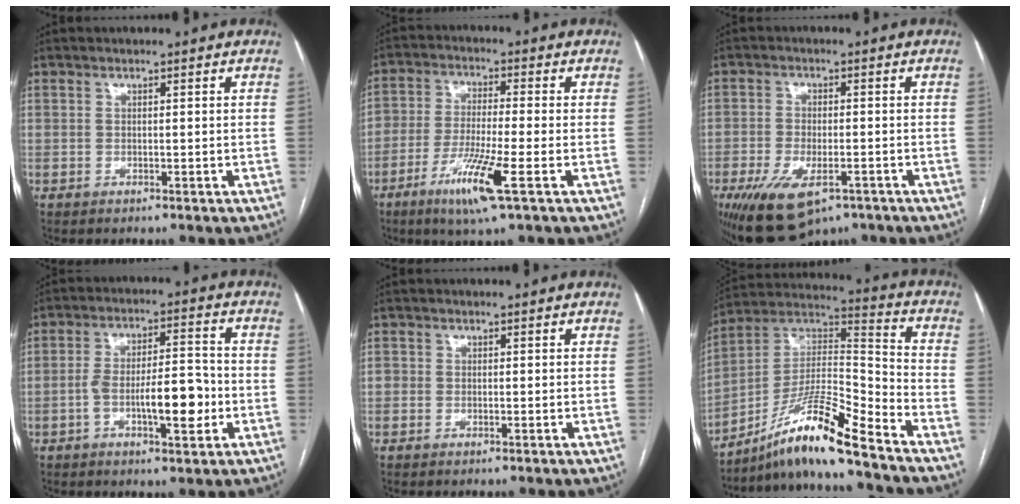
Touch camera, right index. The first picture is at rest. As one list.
[{"total": 9.5, "force": [-4.5, 0.2, 8.3], "torque": [-0.164, -0.016, -0.086]}, {"total": 11.1, "force": [-6.5, 4.8, 7.6], "torque": [-0.142, -0.013, -0.102]}, {"total": 9.9, "force": [-2.7, 2.7, 9.2], "torque": [-0.154, 0.019, -0.042]}, {"total": 1.2, "force": [-0.2, 1.1, 0.6], "torque": [-0.009, 0.004, -0.004]}, {"total": 15.2, "force": [-11.6, -0.4, 9.8], "torque": [-0.178, 0.015, -0.209]}]